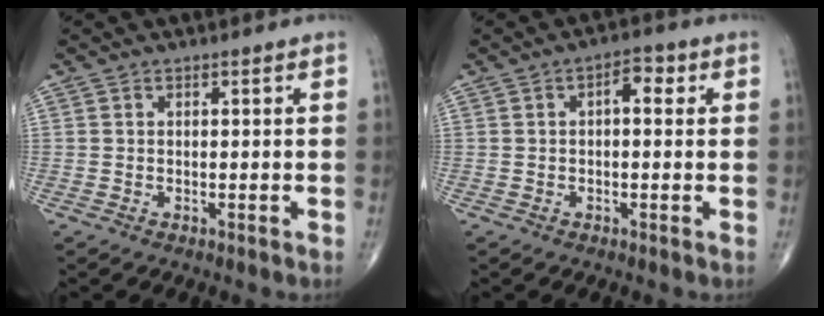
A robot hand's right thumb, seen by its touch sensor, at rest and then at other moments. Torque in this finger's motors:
{"motor_torque": [0.01, -0.01, 0.55, 0.27, 0.00]}